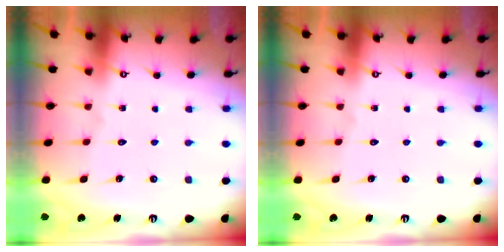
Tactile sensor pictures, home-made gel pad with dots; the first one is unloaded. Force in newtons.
{"total": 0.0}